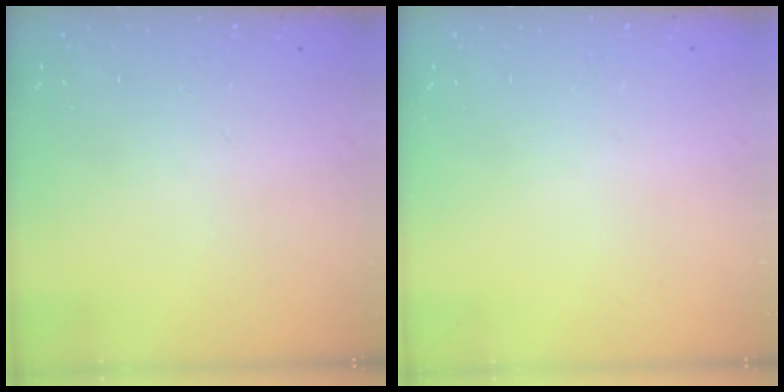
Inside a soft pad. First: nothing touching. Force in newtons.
{"total": 0.0}